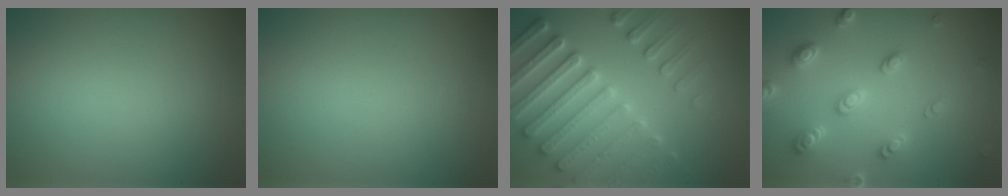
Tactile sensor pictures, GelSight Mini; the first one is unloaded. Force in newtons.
{"total": 0.0}
{"total": 7.6, "press": 7.4, "slide": 2.0}
{"total": 3.7, "press": 3.3, "slide": 1.6}